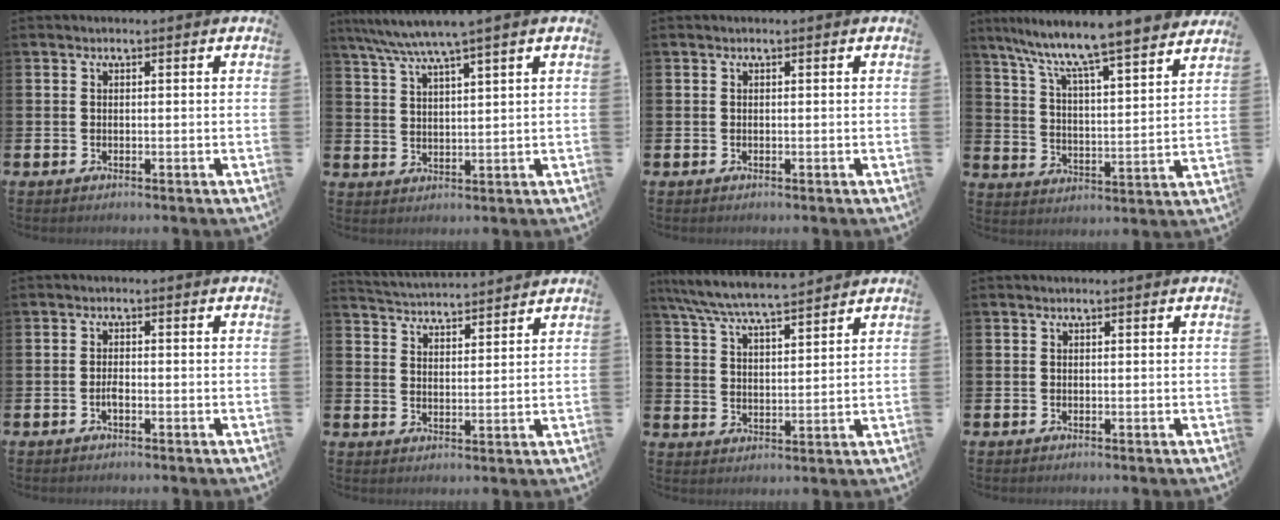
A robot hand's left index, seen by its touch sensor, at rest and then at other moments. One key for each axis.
{"total": 5.8, "fx": 5.0, "fy": -0.5, "fz": 2.9, "tx": -0.075, "ty": -0.015, "tz": 0.088}
{"total": 0.0}
{"total": 9.3, "fx": 8.6, "fy": 0.1, "fz": 3.4, "tx": -0.097, "ty": -0.068, "tz": 0.144}
{"total": 1.3, "fx": -0.6, "fy": 0.4, "fz": 1.1, "tx": -0.015, "ty": -0.002, "tz": -0.013}
{"total": 4.3, "fx": 4.3, "fy": 0.1, "fz": -0.3, "tx": -0.013, "ty": -0.029, "tz": 0.077}
{"total": 7.1, "fx": 6.8, "fy": 0.4, "fz": 2.0, "tx": -0.063, "ty": -0.038, "tz": 0.121}
{"total": 0.0}